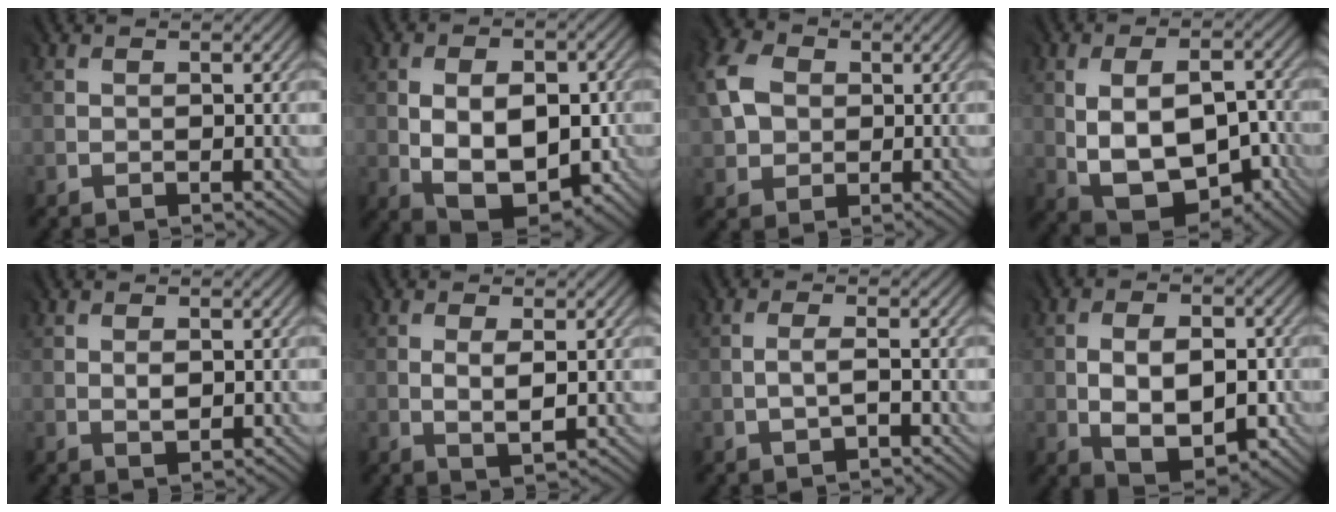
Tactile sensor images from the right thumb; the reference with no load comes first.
{"total": 10.2, "force": [-1.3, 6.3, 7.8], "torque": [-0.140, -0.012, -0.014]}
{"total": 5.5, "force": [1.2, 4.6, 2.9], "torque": [-0.092, 0.011, 0.019]}
{"total": 11.7, "force": [-2.3, 7.3, 8.9], "torque": [-0.165, -0.016, -0.023]}
{"total": 1.1, "force": [0.1, 0.7, 0.8], "torque": [-0.011, -0.004, 0.005]}
{"total": 2.6, "force": [0.2, 1.0, 2.4], "torque": [-0.051, -0.006, 0.009]}
{"total": 1.2, "force": [-0.8, 0.1, 0.8], "torque": [-0.018, -0.001, -0.016]}
{"total": 8.6, "force": [-1.5, 5.1, 6.7], "torque": [-0.114, -0.014, -0.019]}